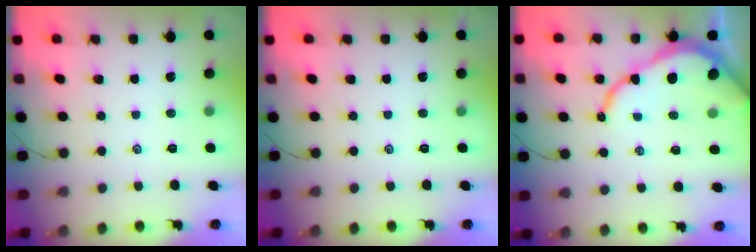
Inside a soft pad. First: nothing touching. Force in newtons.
{"total": 0.0}
{"total": 9.6, "press": 9.6, "slide": 1.1}